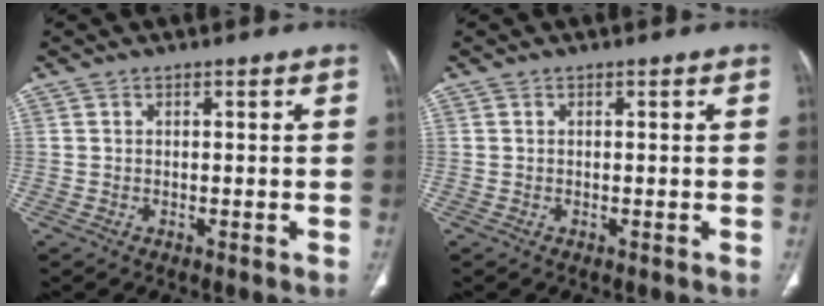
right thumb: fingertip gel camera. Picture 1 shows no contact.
{"total": 0.0}